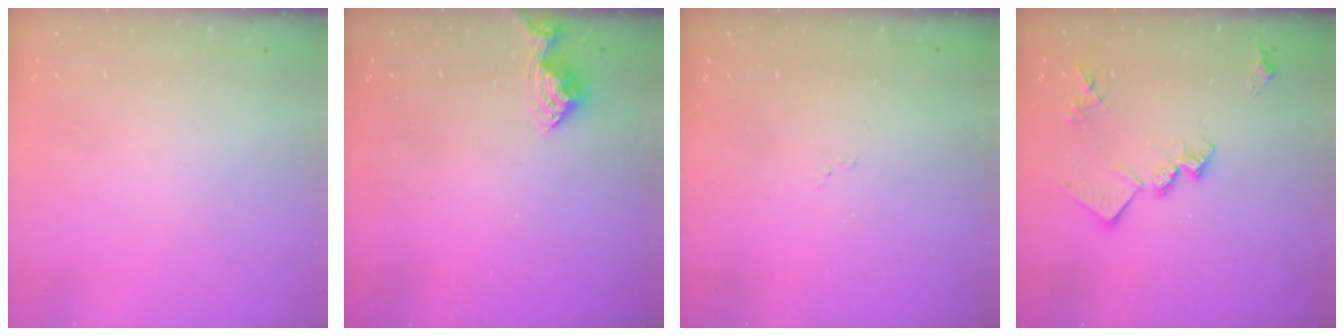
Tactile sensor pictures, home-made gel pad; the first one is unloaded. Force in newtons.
{"total": 5.8, "press": 5.8, "slide": 0.7}
{"total": 5.7, "press": 5.6, "slide": 0.6}
{"total": 15.2, "press": 15.2, "slide": 0.8}